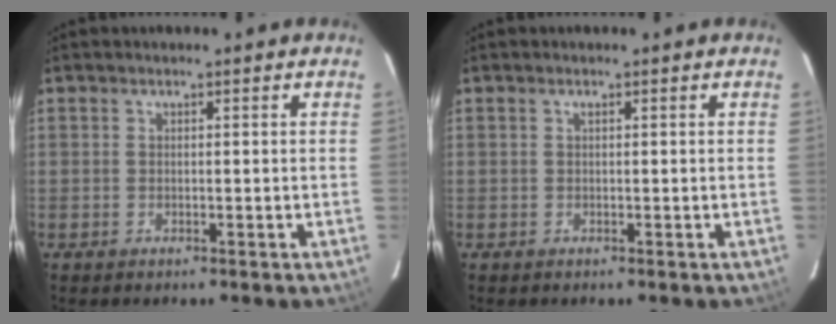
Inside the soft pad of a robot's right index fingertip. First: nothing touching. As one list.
[{"total": 0.0}]